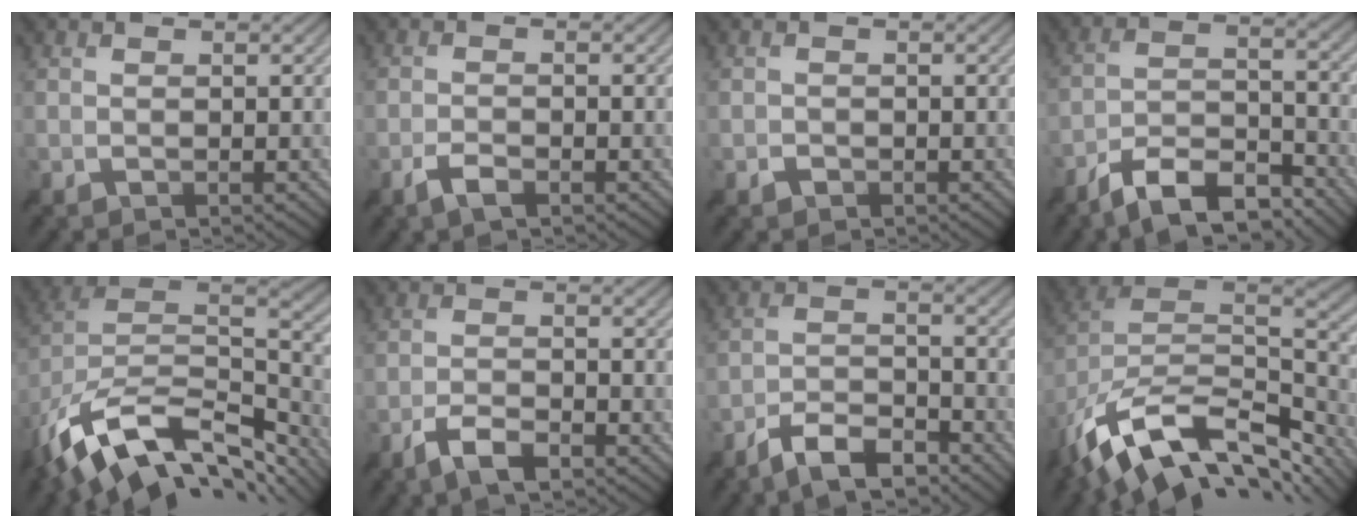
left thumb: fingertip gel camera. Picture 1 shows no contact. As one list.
[{"total": 2.1, "force": [-1.5, 0.4, 1.4], "torque": [-0.032, 0.000, -0.033]}, {"total": 0.6, "force": [-0.4, 0.4, -0.3], "torque": [0.004, -0.002, -0.007]}, {"total": 10.4, "force": [-8.2, 3.1, 5.6], "torque": [-0.097, 0.002, -0.158]}, {"total": 15.6, "force": [-7.7, 9.0, 10.1], "torque": [-0.235, -0.036, -0.116]}, {"total": 4.4, "force": [-3.2, 1.1, 2.8], "torque": [-0.063, -0.003, -0.059]}, {"total": 7.0, "force": [-5.5, 2.0, 3.8], "torque": [-0.072, -0.001, -0.106]}, {"total": 15.7, "force": [-7.5, 9.2, 10.3], "torque": [-0.235, -0.035, -0.112]}]